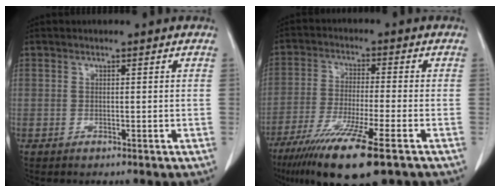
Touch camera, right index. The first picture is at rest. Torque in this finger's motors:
{"motor_torque": [1.57, -0.56, 0.50, 0.21]}